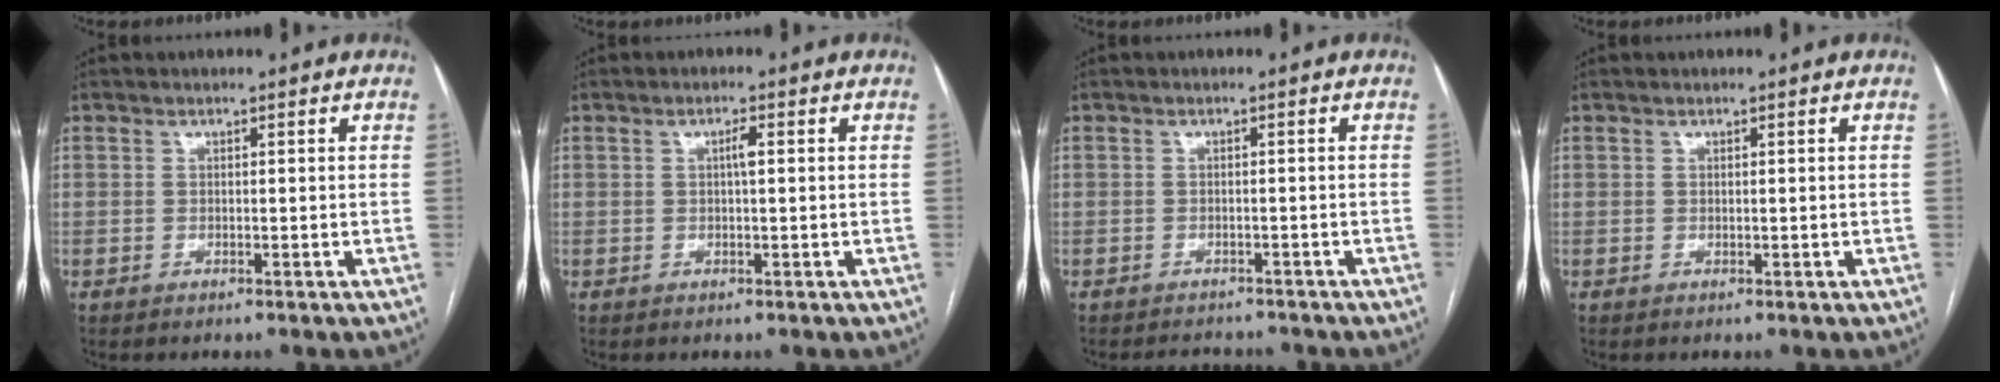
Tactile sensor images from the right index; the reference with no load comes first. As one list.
[{"total": 1.6, "force": [0.3, 0.2, 1.6], "torque": [-0.027, 0.004, 0.003]}, {"total": 4.8, "force": [-4.5, 1.4, 0.7], "torque": [-0.005, -0.002, -0.058]}, {"total": 0.0}]